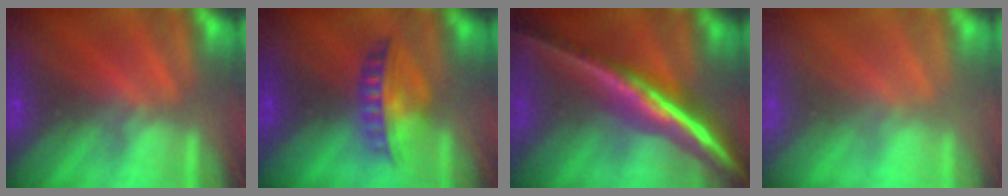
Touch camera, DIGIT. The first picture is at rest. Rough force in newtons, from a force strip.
{"total": 5.7}
{"total": 6.3}
{"total": 2.9}